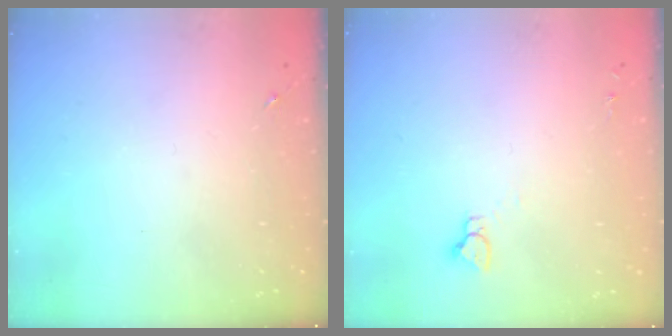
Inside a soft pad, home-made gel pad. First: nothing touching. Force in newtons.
{"total": 2.9, "press": 2.9, "slide": 0.2}